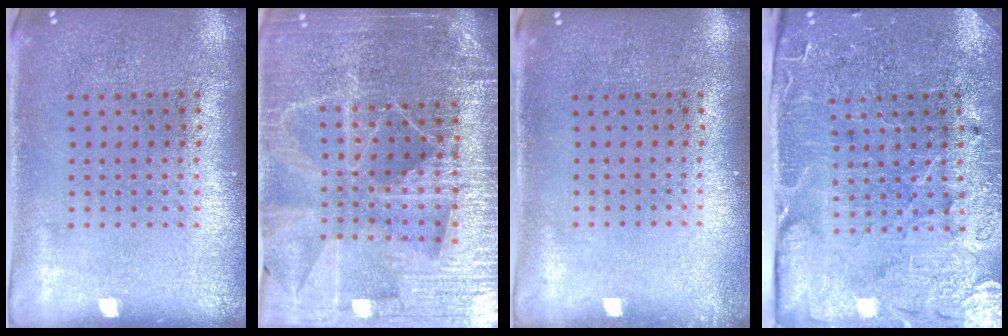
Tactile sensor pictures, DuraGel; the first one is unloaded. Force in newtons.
{"total": 5.5, "press": 4.9, "slide": 2.6}
{"total": 0.7, "press": 0.7, "slide": 0.1}
{"total": 3.6, "press": 3.5, "slide": 0.6}